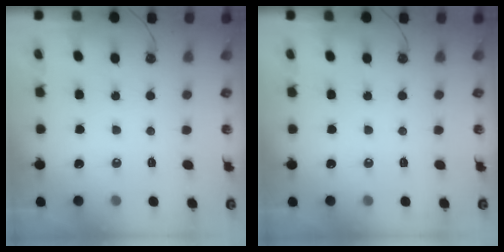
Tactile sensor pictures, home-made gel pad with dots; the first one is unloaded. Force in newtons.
{"total": 0.0}